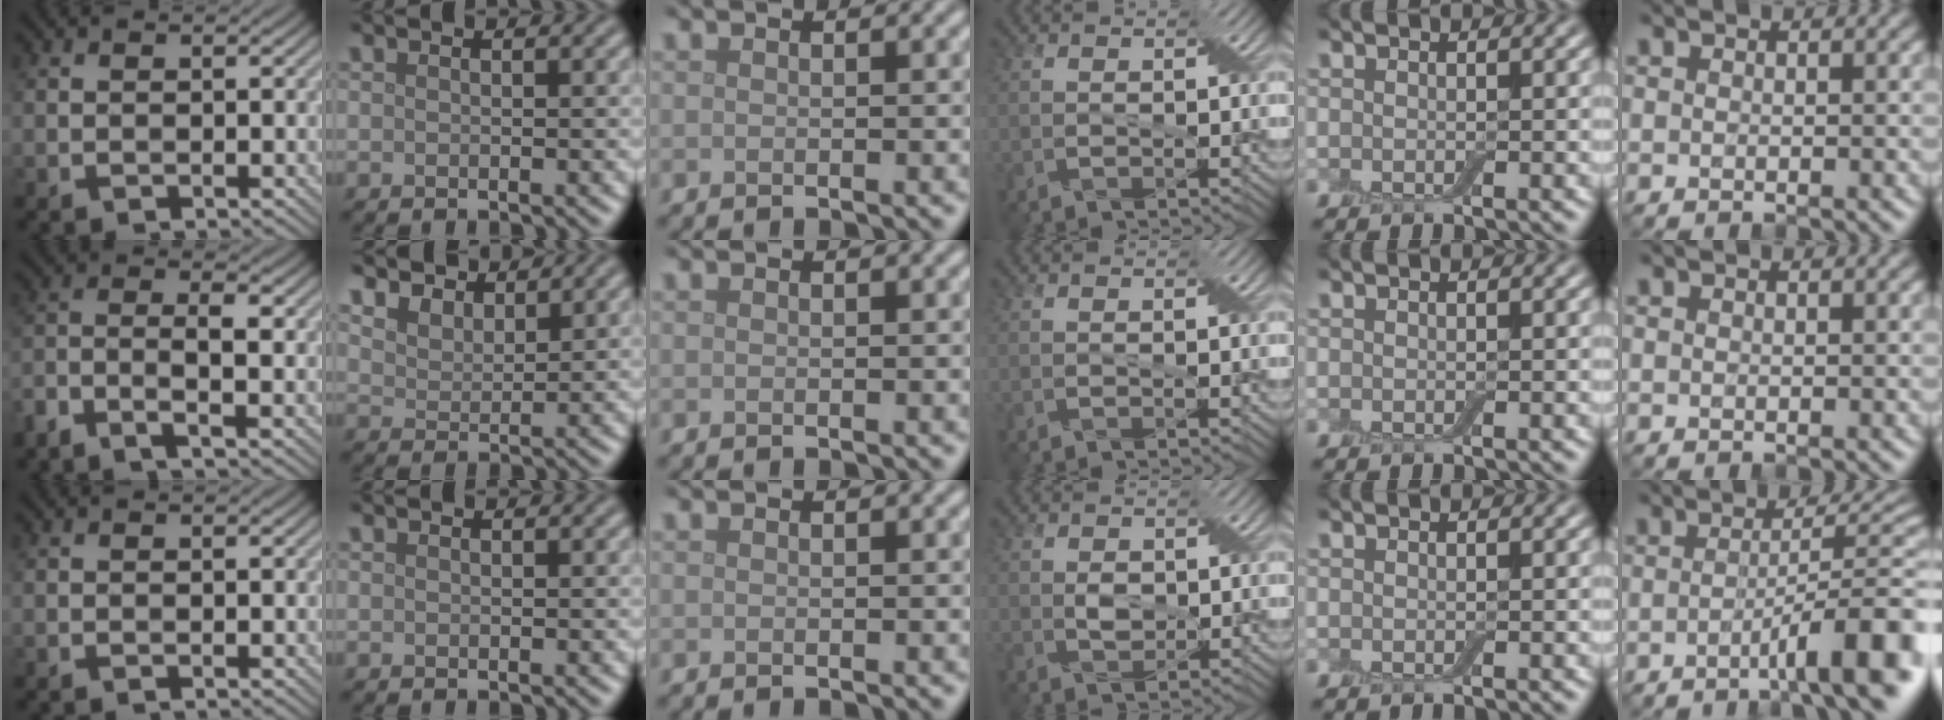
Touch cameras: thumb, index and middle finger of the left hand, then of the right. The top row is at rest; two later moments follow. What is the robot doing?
{"motion": "extract", "object": "backpack"}